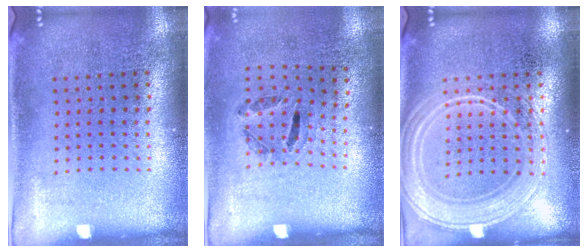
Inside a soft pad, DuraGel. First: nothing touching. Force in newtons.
{"total": 1.3, "press": 0.7, "slide": 1.1}
{"total": 3.7, "press": 3.7, "slide": 0.6}